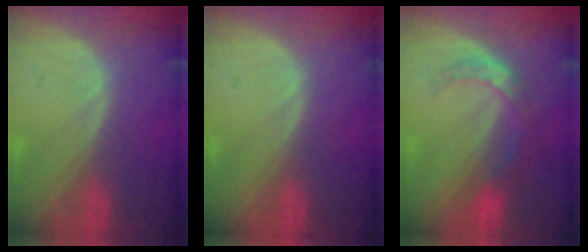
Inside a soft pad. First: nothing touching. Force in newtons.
{"total": 0.0}
{"total": 5.5, "press": 4.9, "slide": 2.3}